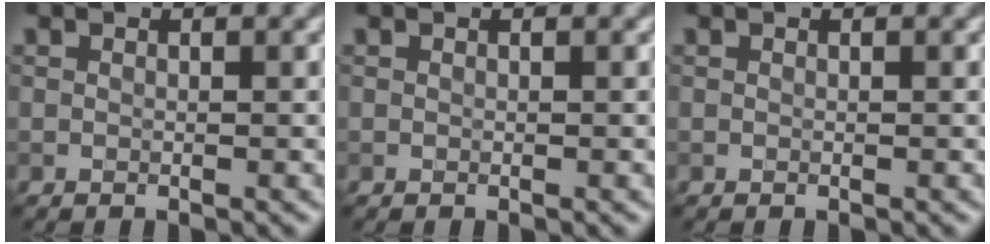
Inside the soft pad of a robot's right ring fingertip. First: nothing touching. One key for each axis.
{"total": 0.0}
{"total": 0.0}